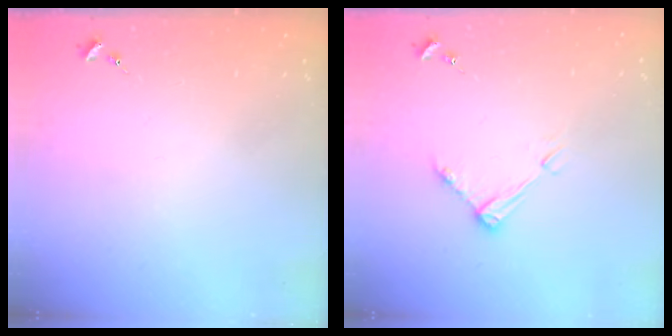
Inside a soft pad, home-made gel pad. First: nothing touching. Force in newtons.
{"total": 6.5, "press": 6.4, "slide": 0.5}